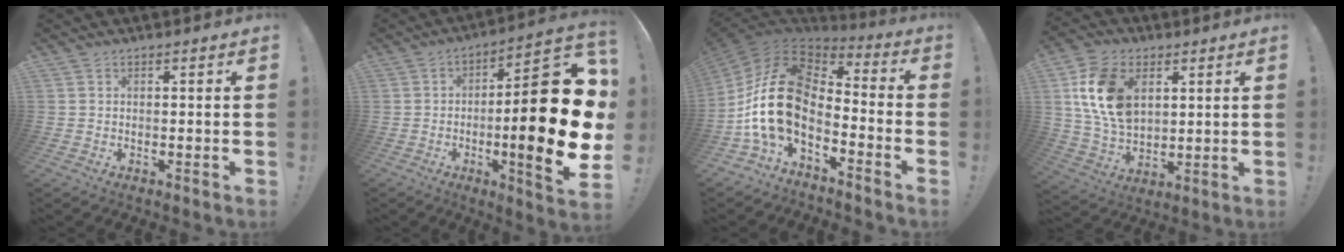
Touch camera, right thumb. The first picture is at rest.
{"total": 25.5, "force": [-3.0, 6.4, 24.5], "torque": [-0.360, 0.015, -0.048]}
{"total": 18.3, "force": [-2.7, 10.8, 14.5], "torque": [-0.295, 0.012, -0.045]}
{"total": 17.1, "force": [5.1, 12.0, 11.0], "torque": [-0.206, -0.011, 0.101]}